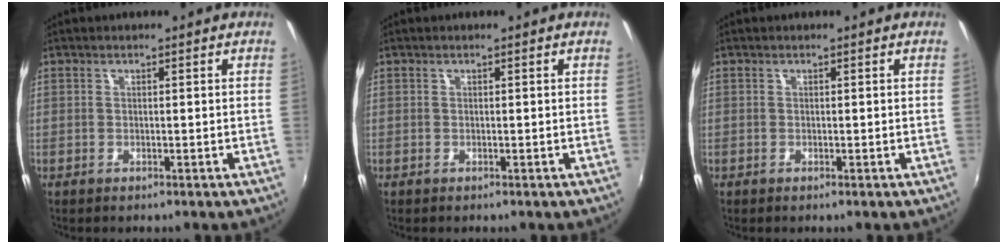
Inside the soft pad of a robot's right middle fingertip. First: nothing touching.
{"total": 0.0}
{"total": 0.0}